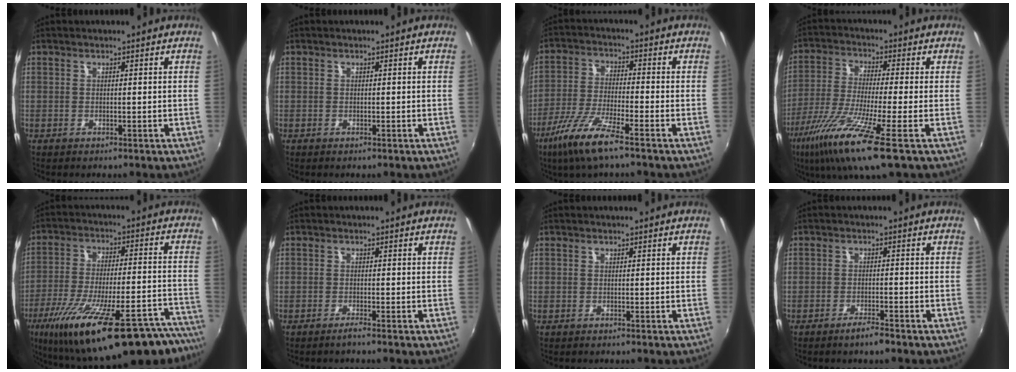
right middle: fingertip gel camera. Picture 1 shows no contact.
{"total": 0.0}
{"total": 10.1, "force": [-6.5, 0.8, 7.7], "torque": [-0.170, -0.016, -0.127]}
{"total": 14.7, "force": [-7.5, 1.0, 12.6], "torque": [-0.268, -0.039, -0.144]}
{"total": 32.7, "force": [-24.7, 8.1, 19.9], "torque": [-0.324, -0.046, -0.346]}
{"total": 1.2, "force": [-0.9, -0.2, 0.7], "torque": [-0.014, -0.004, -0.021]}
{"total": 0.0}
{"total": 3.0, "force": [-2.3, 0.3, 1.8], "torque": [-0.044, -0.001, -0.041]}